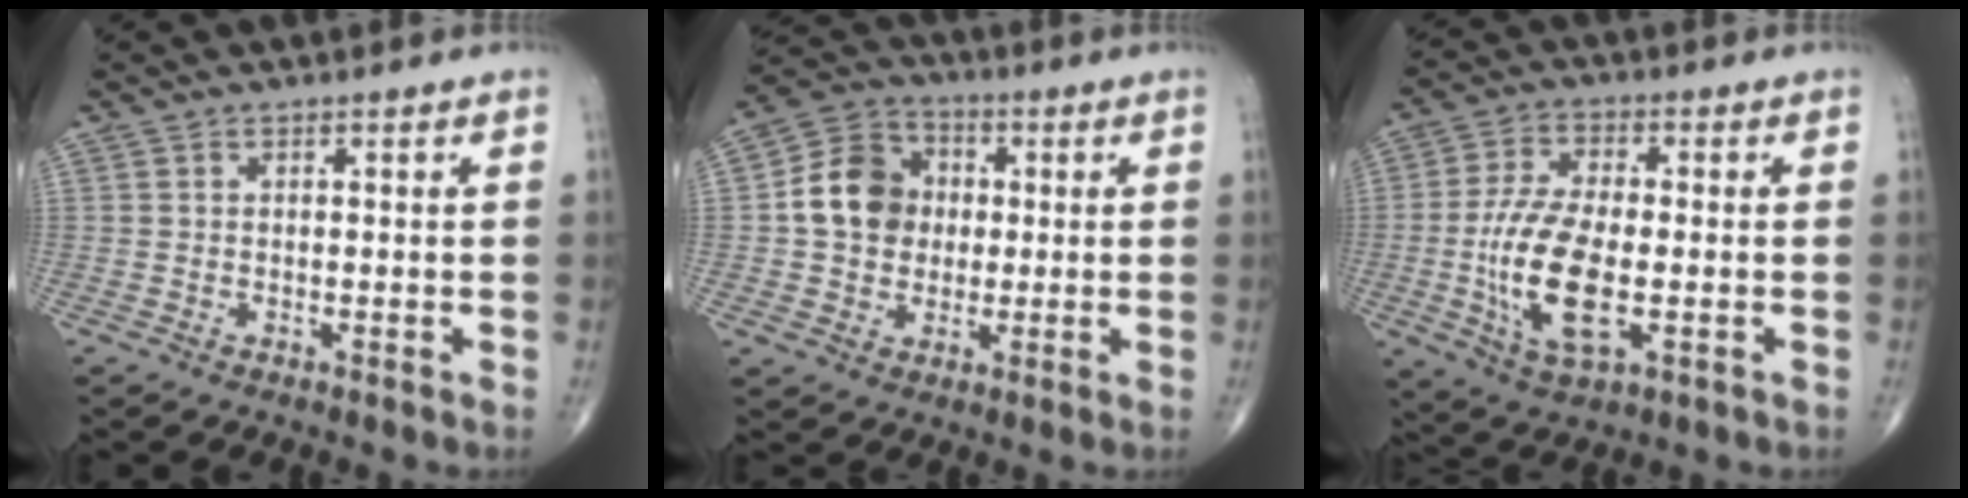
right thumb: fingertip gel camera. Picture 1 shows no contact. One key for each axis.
{"total": 11.0, "fx": 0.5, "fy": 9.3, "fz": 5.9, "tx": -0.081, "ty": 0.021, "tz": -0.001}
{"total": 13.7, "fx": -2.4, "fy": 6.1, "fz": 12.1, "tx": -0.242, "ty": -0.001, "tz": -0.040}